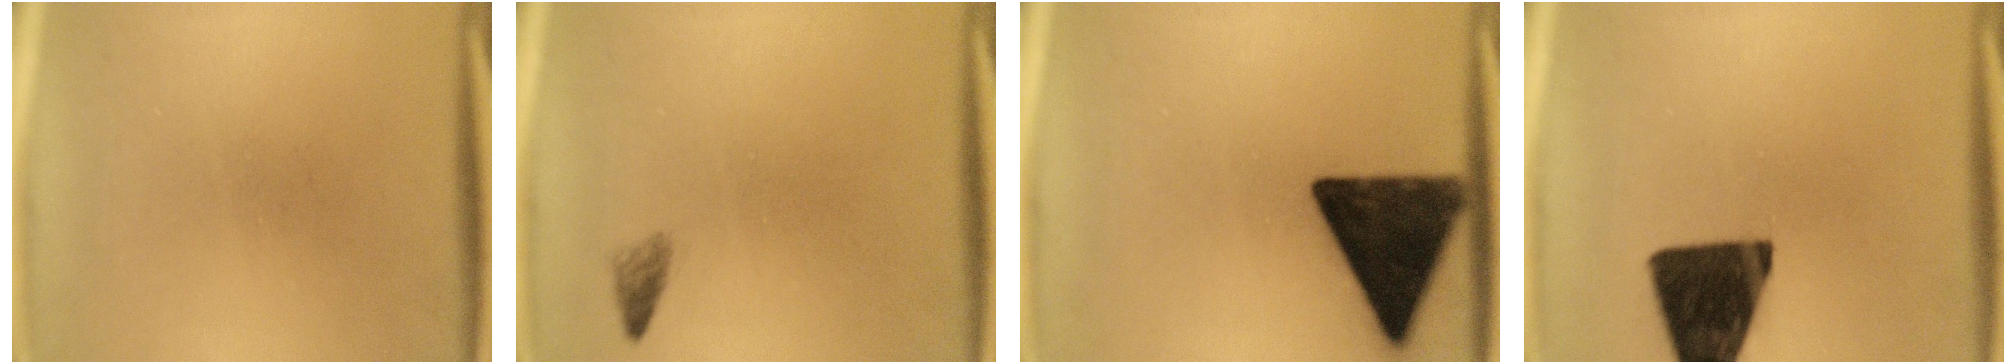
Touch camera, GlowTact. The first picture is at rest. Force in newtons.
{"total": 1.1}
{"total": 16.1}
{"total": 16.7}